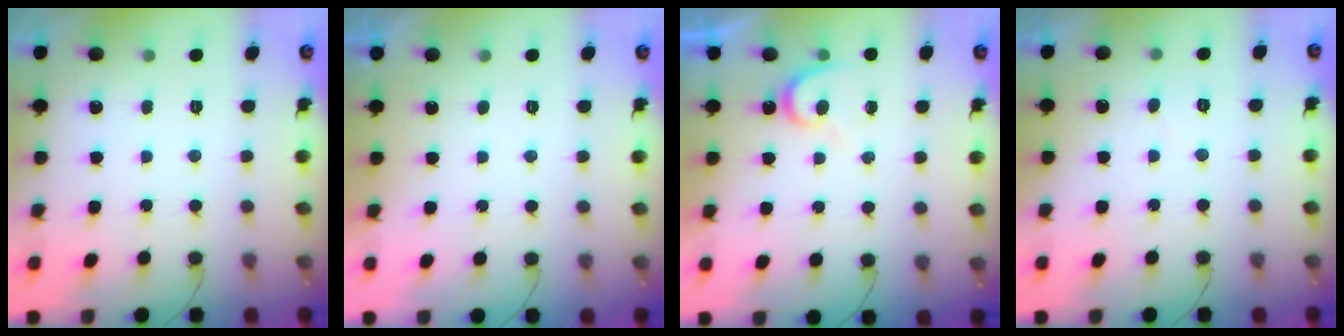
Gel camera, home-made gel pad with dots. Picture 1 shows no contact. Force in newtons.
{"total": 1.2, "press": 1.1, "slide": 0.3}
{"total": 7.3, "press": 7.3, "slide": 0.3}
{"total": 3.8, "press": 3.8, "slide": 0.2}